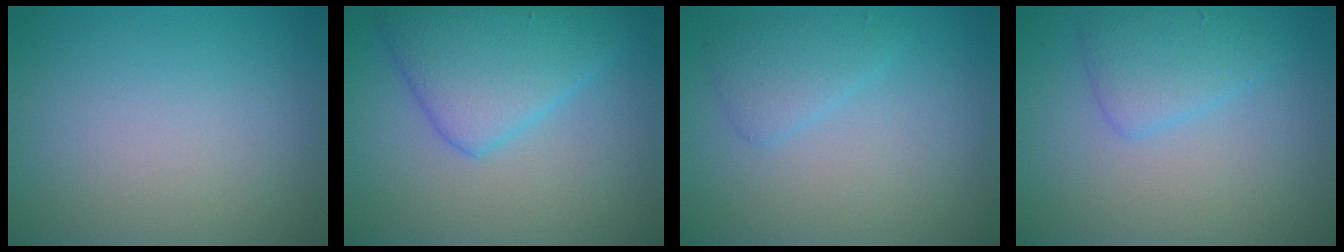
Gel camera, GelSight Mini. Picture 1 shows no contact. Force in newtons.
{"total": 4.1, "press": 4.1, "slide": 0.2}
{"total": 2.1, "press": 2.1, "slide": 0.1}
{"total": 2.8, "press": 2.8, "slide": 0.3}